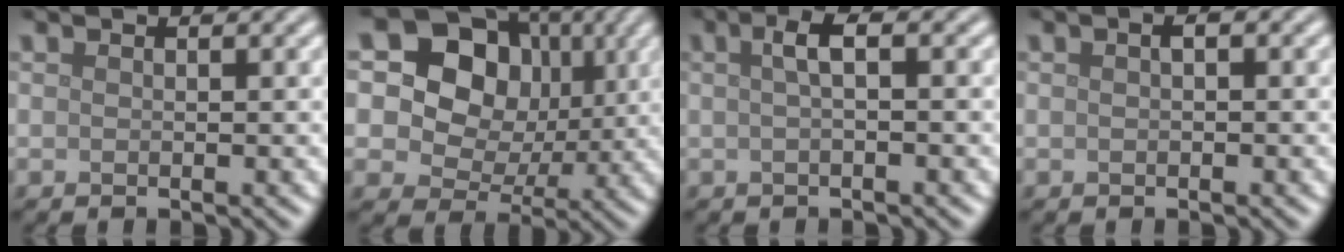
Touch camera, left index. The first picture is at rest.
{"total": 14.5, "force": [5.0, 11.6, 7.0], "torque": [-0.139, 0.041, 0.087]}
{"total": 2.2, "force": [0.4, 0.5, 2.1], "torque": [-0.037, 0.011, 0.004]}
{"total": 0.9, "force": [0.2, 0.3, 0.8], "torque": [-0.017, 0.002, 0.001]}